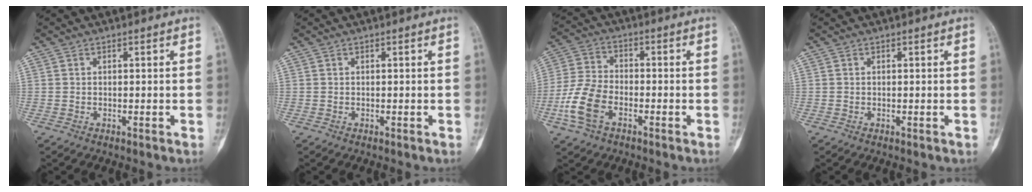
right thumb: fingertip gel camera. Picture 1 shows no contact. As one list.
[{"total": 0.0}, {"total": 10.0, "force": [-3.9, 6.1, 6.9], "torque": [-0.150, 0.019, -0.079]}, {"total": 0.0}]